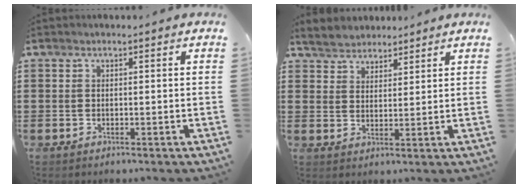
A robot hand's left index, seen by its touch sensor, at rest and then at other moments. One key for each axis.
{"total": 3.4, "fx": 3.2, "fy": 1.3, "fz": -0.4, "tx": -0.009, "ty": -0.003, "tz": 0.059}